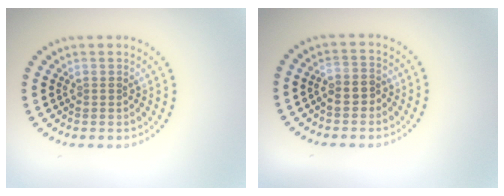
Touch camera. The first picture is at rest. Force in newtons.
{"total": 1.5, "press": 1.3, "slide": 0.6}